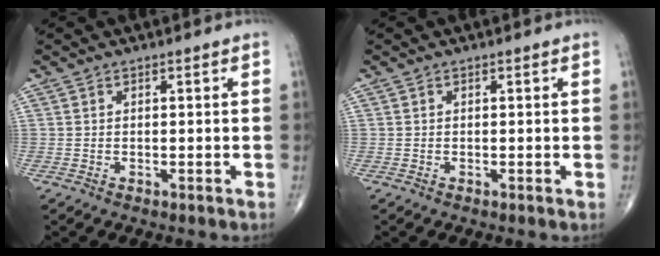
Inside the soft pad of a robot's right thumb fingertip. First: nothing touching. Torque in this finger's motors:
{"motor_torque": [-0.14, -0.08, 0.30, 0.20, -0.01]}